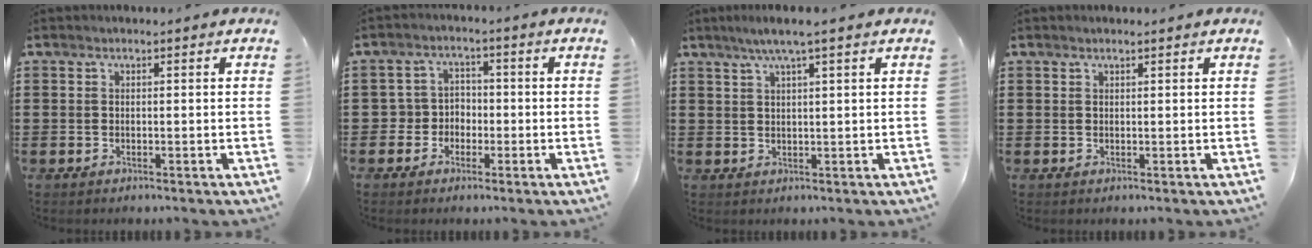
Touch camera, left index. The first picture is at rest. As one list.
[{"total": 1.1, "force": [-0.6, 0.9, 0.2], "torque": [-0.008, 0.002, -0.015]}, {"total": 3.4, "force": [2.1, -0.2, 2.7], "torque": [-0.055, 0.002, 0.036]}, {"total": 0.6, "force": [0.5, 0.0, 0.3], "torque": [-0.007, -0.001, 0.010]}]